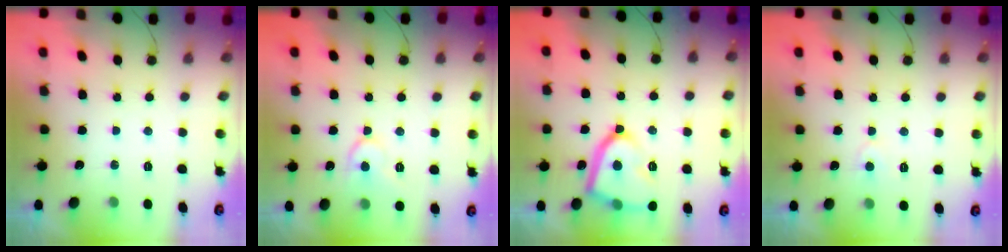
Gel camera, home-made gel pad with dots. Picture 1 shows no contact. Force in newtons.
{"total": 8.0, "press": 8.0, "slide": 0.7}
{"total": 17.0, "press": 16.9, "slide": 1.5}
{"total": 4.3, "press": 4.2, "slide": 0.4}